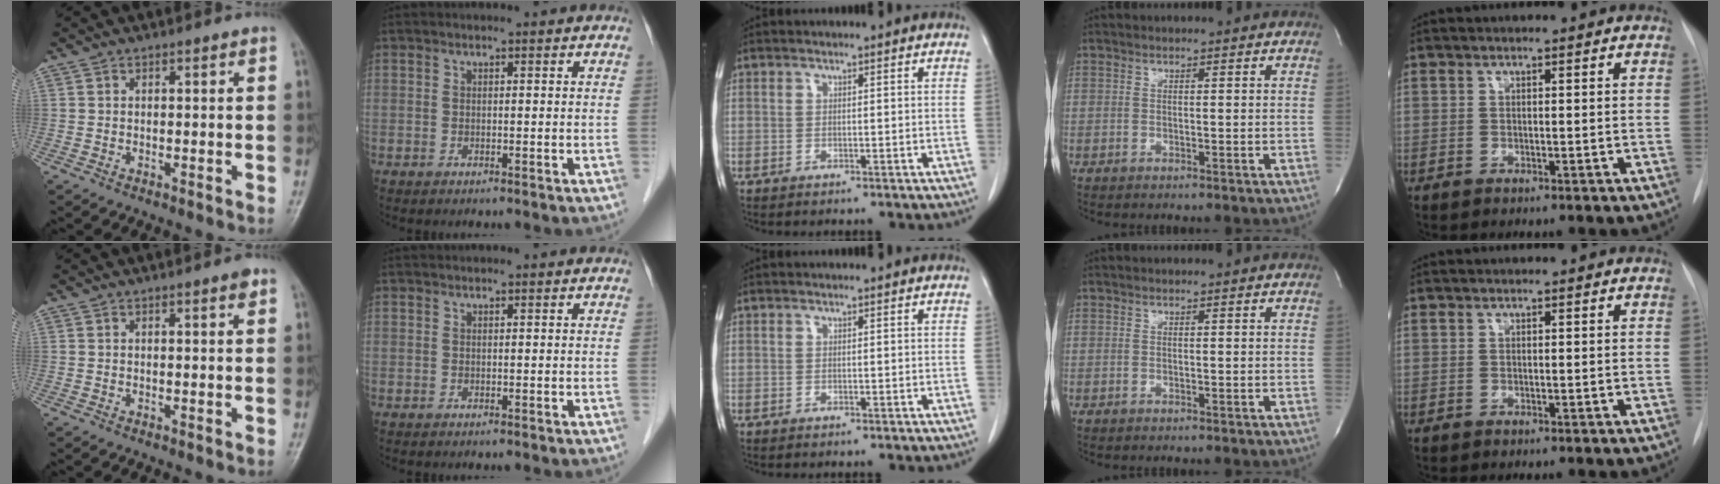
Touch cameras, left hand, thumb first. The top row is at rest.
{"thumb": {"total": 1.2, "force": [0.8, 0.1, 1.0], "torque": [-0.011, -0.003, 0.009]}, "index": {"total": 0.9, "force": [0.9, 0.0, 0.2], "torque": [-0.007, 0.017, 0.015]}}